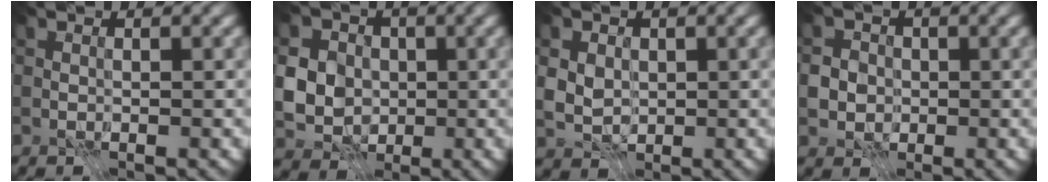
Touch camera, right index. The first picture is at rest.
{"total": 7.4, "force": [0.2, 6.6, 3.3], "torque": [-0.073, 0.018, -0.023]}
{"total": 4.3, "force": [0.6, 3.6, 2.2], "torque": [-0.041, 0.014, 0.001]}
{"total": 4.0, "force": [-0.7, 3.7, 1.3], "torque": [-0.016, 0.009, -0.021]}